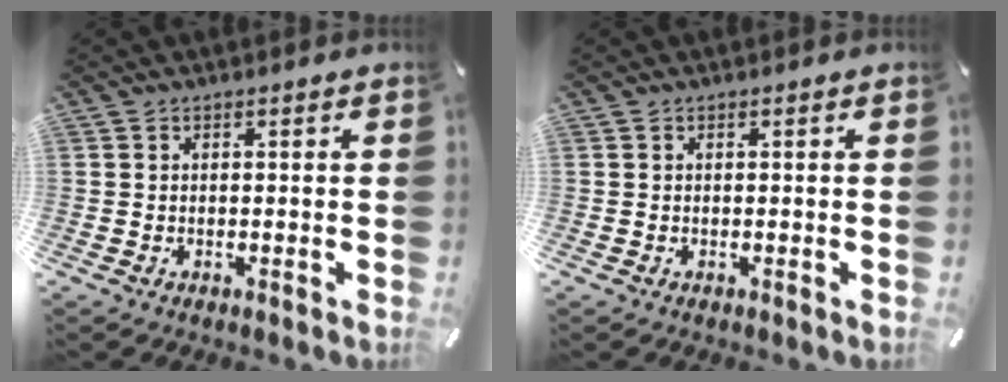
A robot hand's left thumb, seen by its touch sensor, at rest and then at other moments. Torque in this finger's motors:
{"motor_torque": [-0.23, -0.51, 0.04, 0.24, -0.02]}